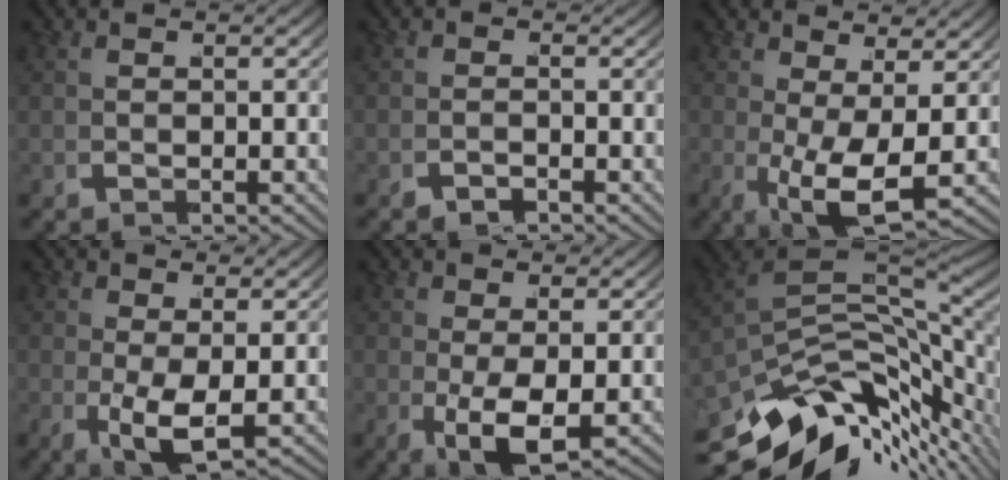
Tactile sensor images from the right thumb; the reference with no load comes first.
{"total": 1.6, "force": [-1.4, 0.0, -0.6], "torque": [0.007, -0.008, -0.031]}
{"total": 5.3, "force": [-0.4, 2.3, 4.7], "torque": [-0.089, -0.024, -0.005]}
{"total": 3.8, "force": [-0.6, 2.0, 3.2], "torque": [-0.063, -0.028, -0.006]}
{"total": 4.3, "force": [-1.1, 2.2, 3.5], "torque": [-0.065, -0.029, -0.013]}
{"total": 13.5, "force": [-5.5, 7.8, 9.5], "torque": [-0.154, -0.031, -0.074]}